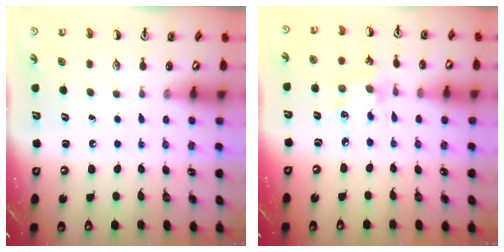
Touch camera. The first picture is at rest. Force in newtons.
{"total": 6.3, "press": 6.3, "slide": 0.6}